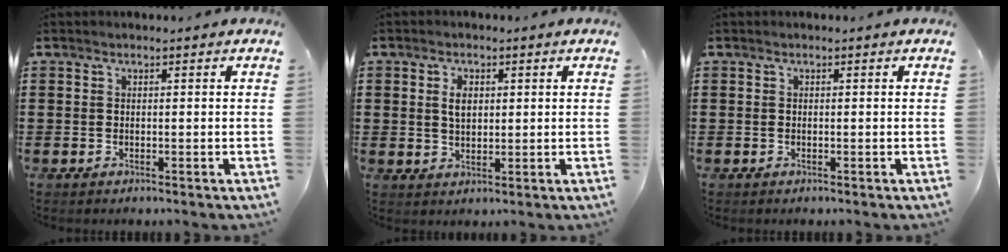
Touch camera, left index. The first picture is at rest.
{"total": 3.0, "force": [0.8, 2.0, 2.2], "torque": [-0.040, 0.007, 0.012]}
{"total": 0.0}